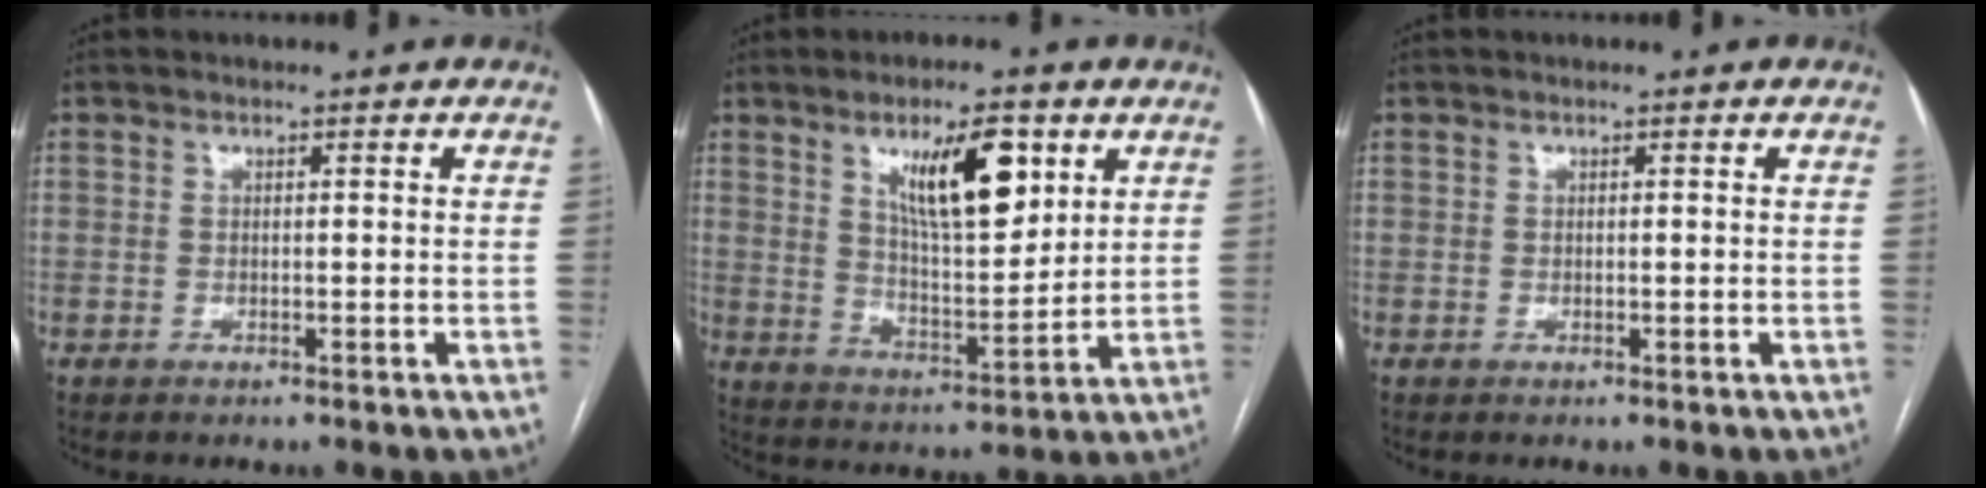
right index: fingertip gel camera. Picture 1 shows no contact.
{"total": 11.8, "force": [5.7, 3.2, 9.9], "torque": [-0.169, 0.000, 0.104]}
{"total": 0.0}